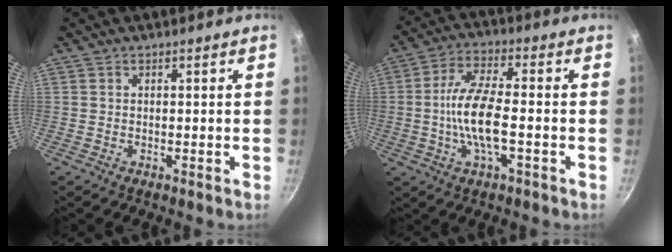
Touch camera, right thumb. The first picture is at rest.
{"total": 11.1, "force": [-1.6, 3.9, 10.3], "torque": [-0.212, 0.018, -0.032]}